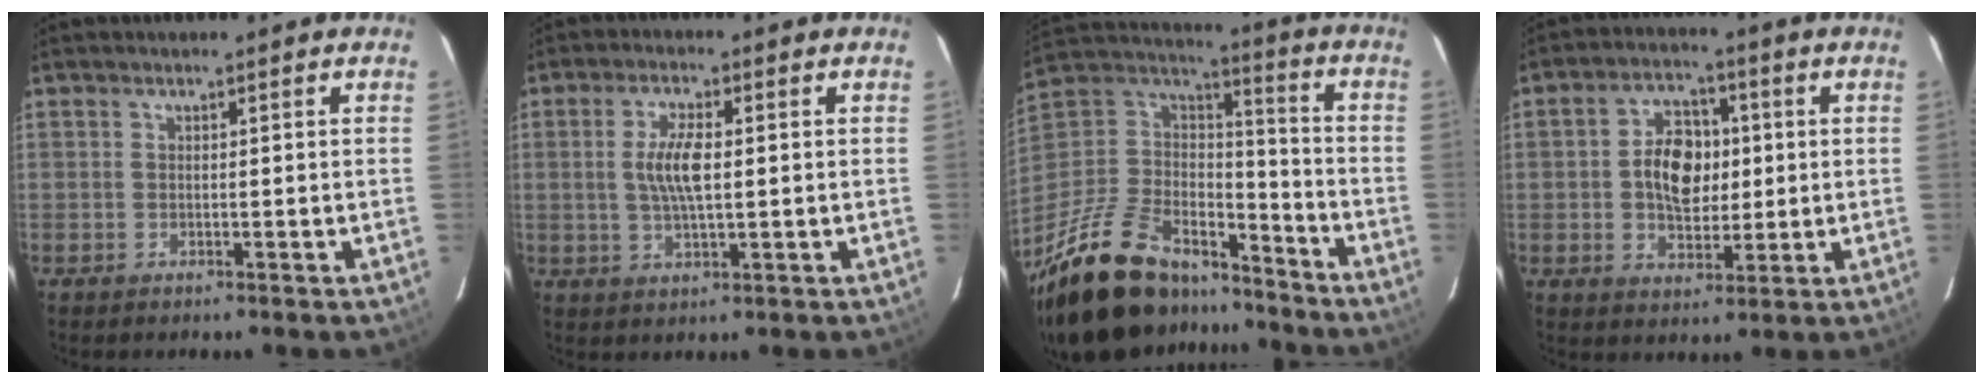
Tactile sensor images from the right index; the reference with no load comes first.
{"total": 6.3, "force": [0.6, 2.1, 5.9], "torque": [-0.114, 0.003, 0.011]}
{"total": 30.0, "force": [-21.2, 14.2, 15.8], "torque": [-0.327, 0.011, -0.330]}
{"total": 9.5, "force": [0.5, 6.5, 6.9], "torque": [-0.123, 0.021, 0.013]}